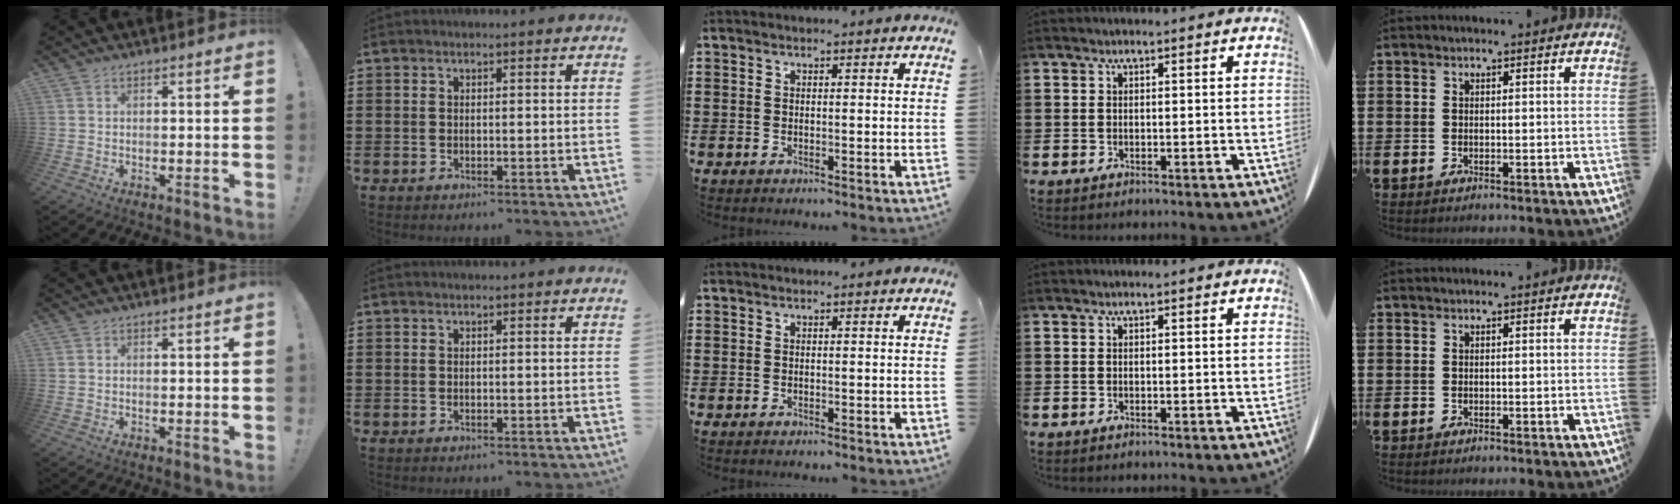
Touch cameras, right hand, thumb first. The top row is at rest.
{}